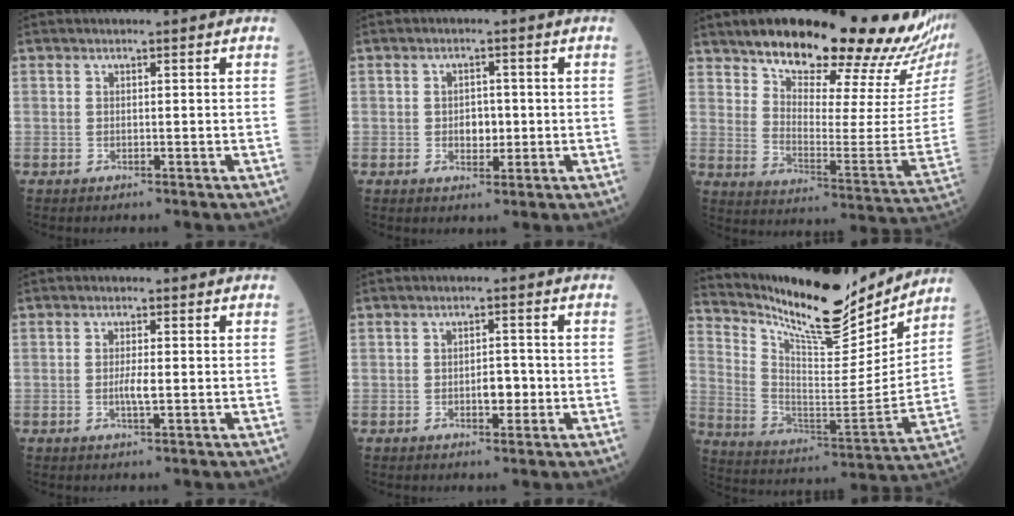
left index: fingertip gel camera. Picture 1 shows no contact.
{"total": 3.1, "force": [-0.6, 2.0, 2.3], "torque": [-0.030, 0.000, -0.007]}
{"total": 26.0, "force": [22.0, 3.0, 13.6], "torque": [-0.195, -0.067, 0.284]}
{"total": 2.3, "force": [-0.6, 0.3, 2.2], "torque": [-0.044, -0.004, -0.011]}
{"total": 3.2, "force": [-1.1, 1.5, 2.6], "torque": [-0.034, 0.002, -0.016]}
{"total": 19.7, "force": [17.6, 3.6, 7.9], "torque": [-0.151, -0.035, 0.281]}